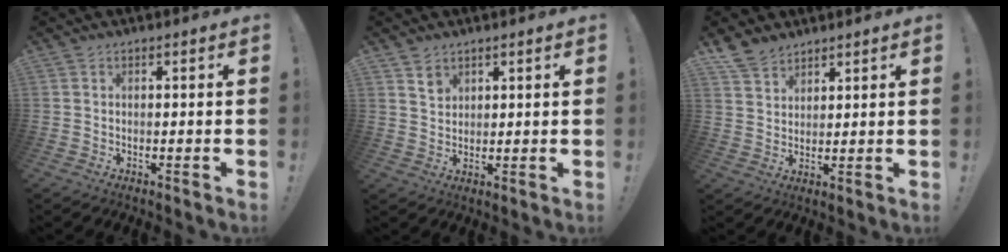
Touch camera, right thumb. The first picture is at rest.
{"total": 3.5, "force": [2.7, 2.2, 0.7], "torque": [0.002, -0.021, 0.047]}
{"total": 6.7, "force": [5.5, 3.6, 1.4], "torque": [-0.031, -0.032, 0.109]}